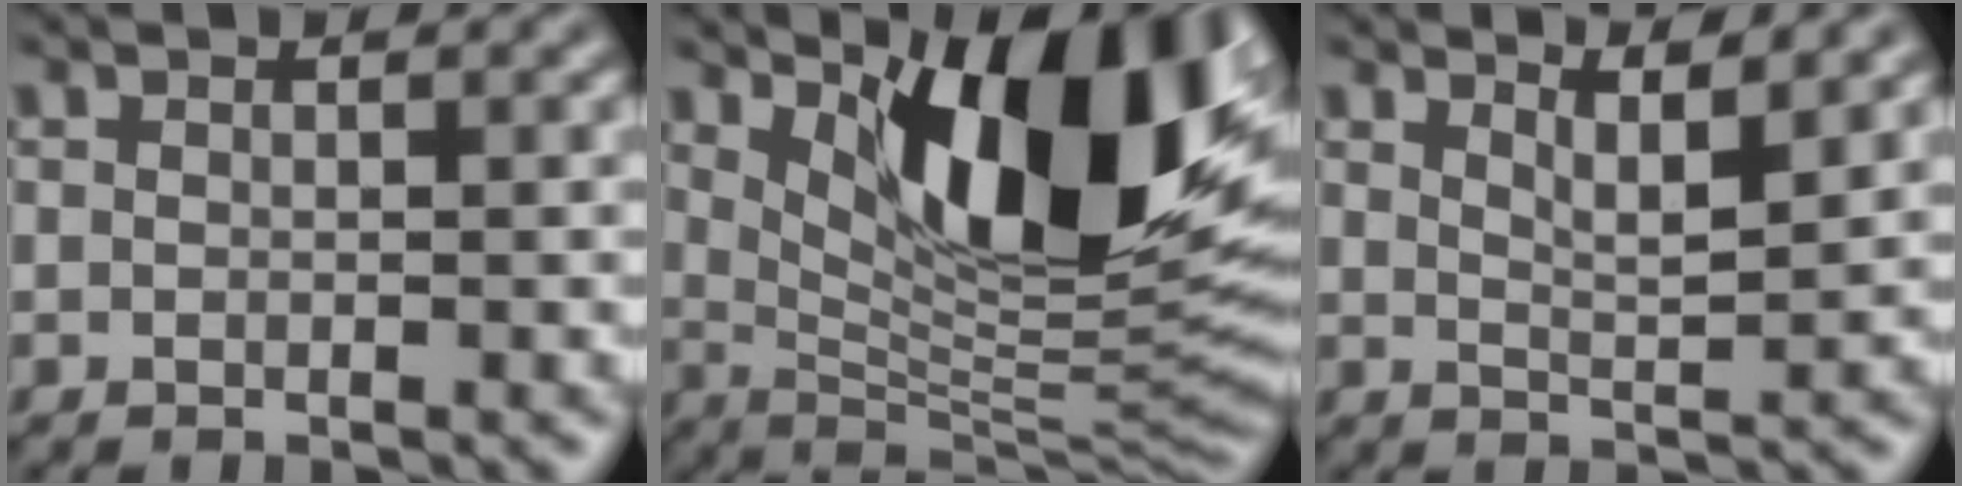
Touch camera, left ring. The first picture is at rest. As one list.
[{"total": 13.6, "force": [5.4, 4.7, 11.5], "torque": [-0.154, -0.008, 0.093]}, {"total": 3.2, "force": [2.5, 0.6, 1.9], "torque": [-0.020, -0.004, 0.038]}]